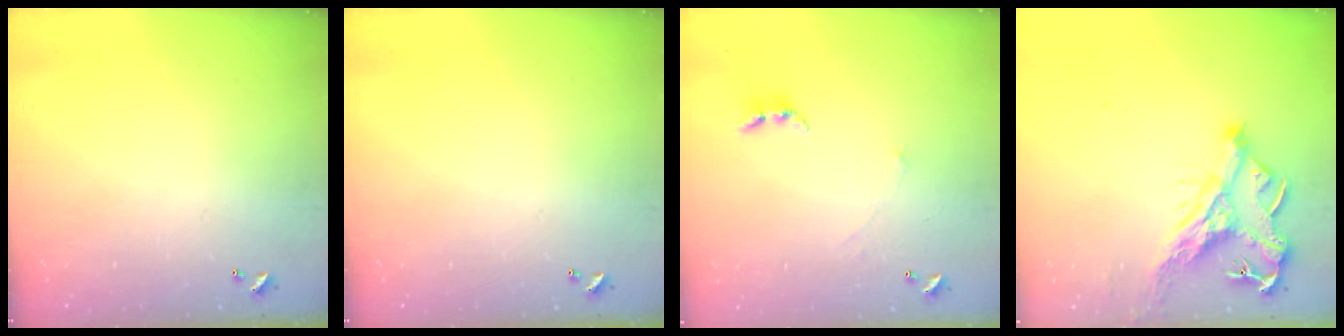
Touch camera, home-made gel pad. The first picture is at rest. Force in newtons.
{"total": 0.0}
{"total": 0.7, "press": 0.6, "slide": 0.5}
{"total": 10.3, "press": 10.2, "slide": 1.7}